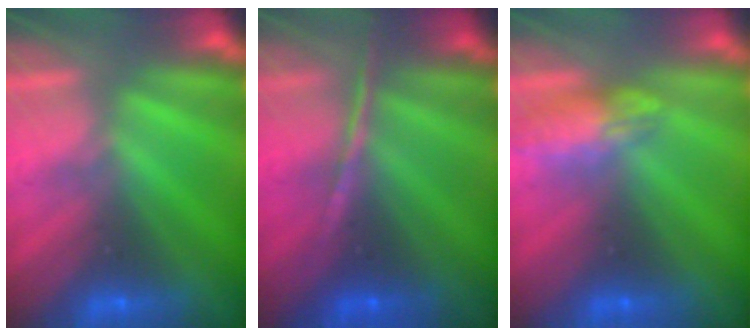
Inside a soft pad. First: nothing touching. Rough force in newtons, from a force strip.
{"total": 1.3}
{"total": 2.4}